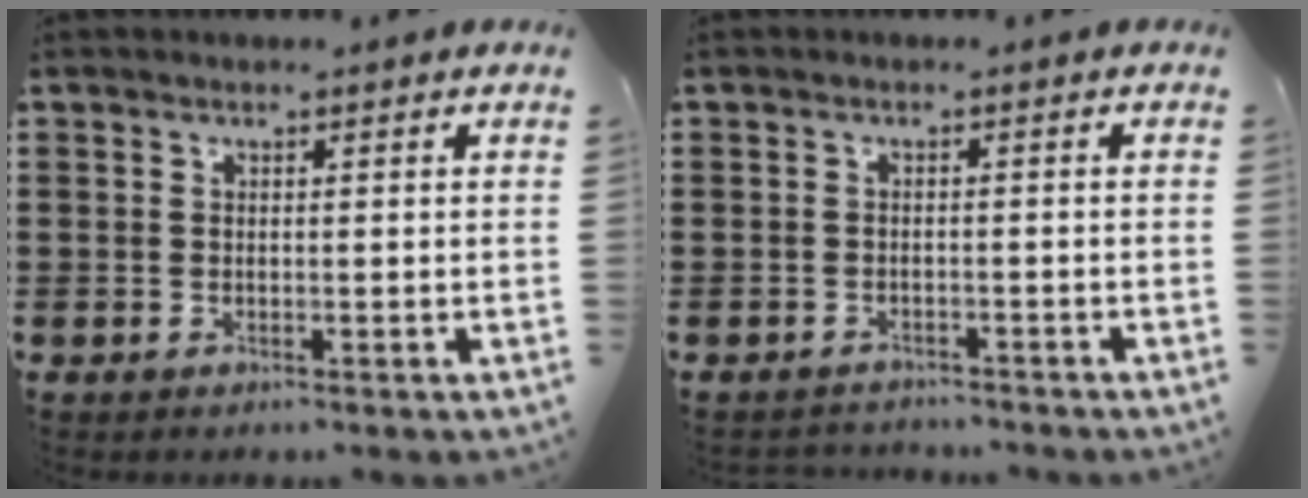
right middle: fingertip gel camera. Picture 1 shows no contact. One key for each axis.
{"total": 1.6, "fx": -1.5, "fy": 0.3, "fz": -0.1, "tx": -0.003, "ty": 0.001, "tz": -0.035}